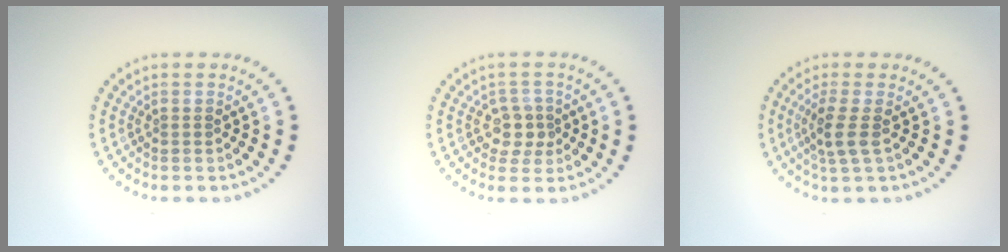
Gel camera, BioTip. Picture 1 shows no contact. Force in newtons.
{"total": 2.4, "press": 2.2, "slide": 1.0}
{"total": 2.4, "press": 2.0, "slide": 1.3}